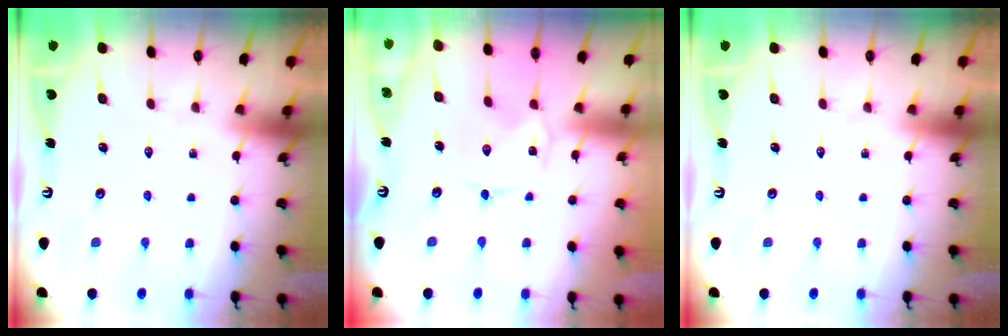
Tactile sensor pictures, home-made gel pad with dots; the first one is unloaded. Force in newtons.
{"total": 0.0}
{"total": 0.0}